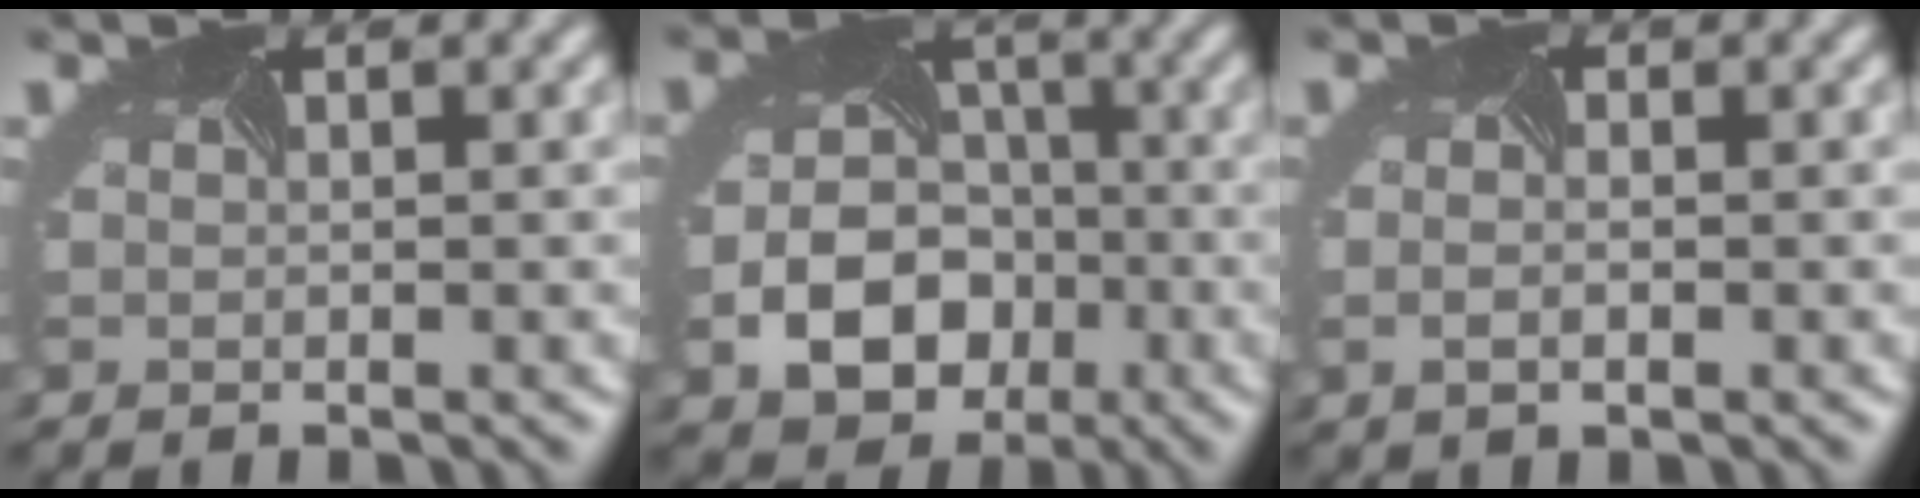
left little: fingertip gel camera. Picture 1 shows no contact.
{"total": 7.1, "force": [-2.5, 5.5, 3.8], "torque": [-0.071, -0.026, -0.036]}
{"total": 1.3, "force": [-0.5, 0.6, 1.0], "torque": [-0.022, -0.008, -0.005]}